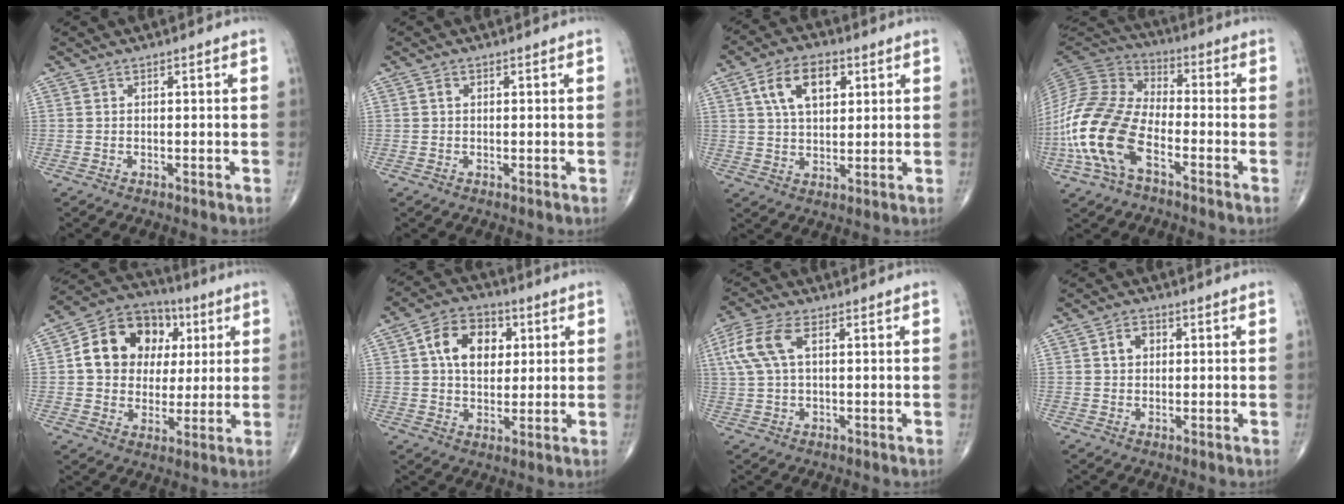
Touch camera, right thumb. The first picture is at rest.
{"total": 0.9, "force": [0.2, 0.7, 0.6], "torque": [-0.008, 0.004, 0.003]}
{"total": 10.4, "force": [3.8, 6.0, 7.5], "torque": [-0.111, -0.004, 0.065]}
{"total": 17.7, "force": [-6.3, 9.4, 13.6], "torque": [-0.294, 0.038, -0.129]}
{"total": 16.1, "force": [3.4, 13.1, 8.7], "torque": [-0.112, 0.012, 0.053]}
{"total": 11.5, "force": [2.9, 8.1, 7.5], "torque": [-0.093, 0.004, 0.042]}
{"total": 8.3, "force": [2.3, 4.0, 6.9], "torque": [-0.172, 0.021, 0.044]}
{"total": 3.2, "force": [0.7, 2.4, 1.9], "torque": [-0.023, 0.006, 0.010]}